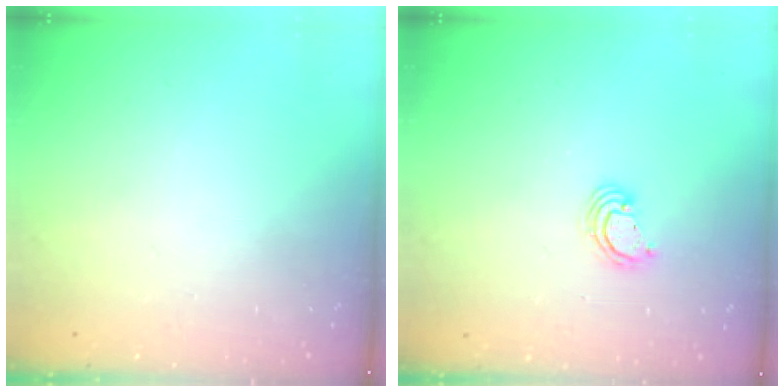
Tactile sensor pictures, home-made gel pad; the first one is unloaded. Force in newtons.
{"total": 3.8, "press": 3.8, "slide": 0.2}